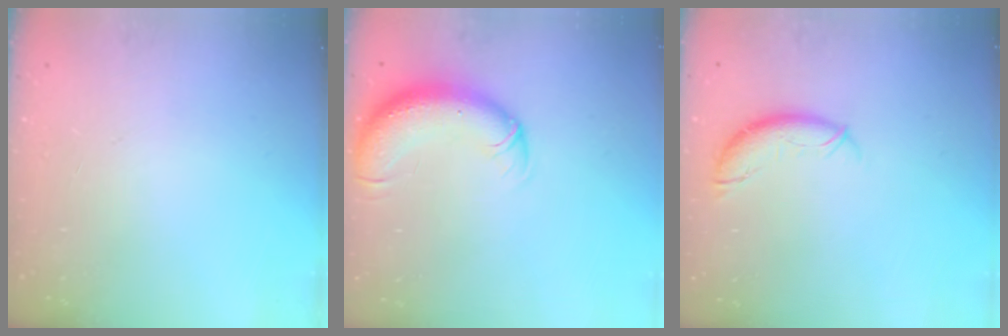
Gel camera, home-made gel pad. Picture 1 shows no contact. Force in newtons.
{"total": 11.2, "press": 10.8, "slide": 2.9}
{"total": 8.2, "press": 8.2, "slide": 0.7}